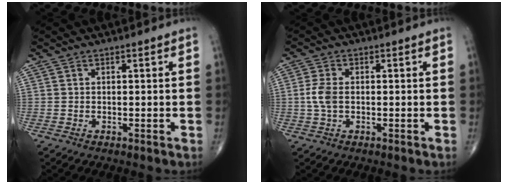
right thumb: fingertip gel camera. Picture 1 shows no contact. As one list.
[{"total": 3.9, "force": [-0.2, 2.2, 3.2], "torque": [-0.079, 0.007, -0.008]}]